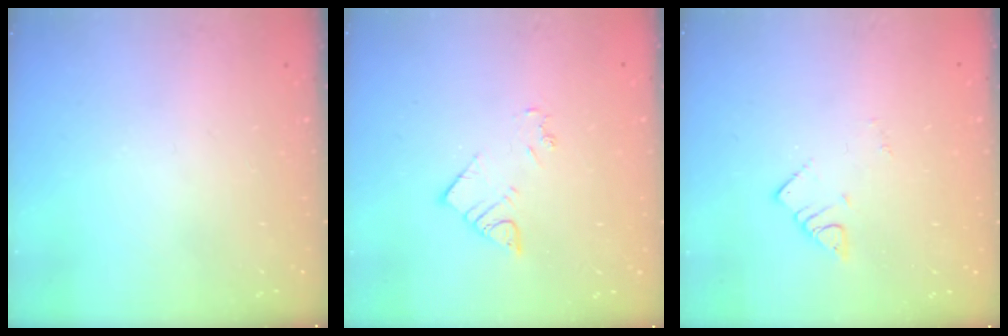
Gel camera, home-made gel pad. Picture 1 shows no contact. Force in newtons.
{"total": 3.9, "press": 3.9, "slide": 0.1}
{"total": 2.4, "press": 2.4, "slide": 0.1}